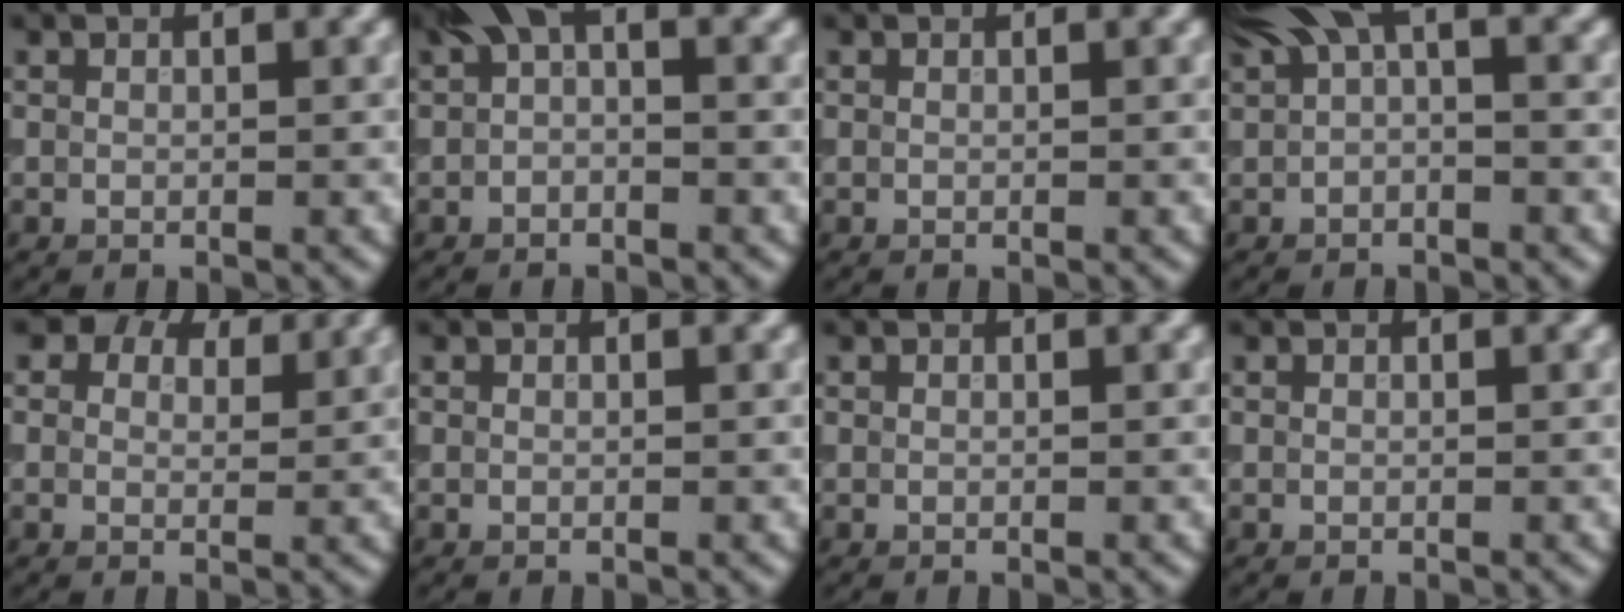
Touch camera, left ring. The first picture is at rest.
{"total": 2.4, "force": [0.4, 1.2, 2.0], "torque": [-0.032, 0.008, -0.002]}
{"total": 0.0}
{"total": 4.2, "force": [1.8, 1.8, 3.4], "torque": [-0.055, 0.011, 0.024]}
{"total": 4.9, "force": [3.5, 2.8, 2.0], "torque": [-0.028, -0.002, 0.043]}
{"total": 0.0}
{"total": 0.0}
{"total": 0.0}